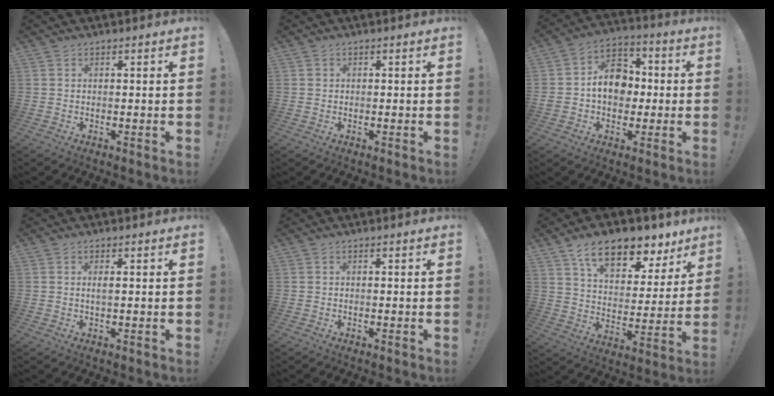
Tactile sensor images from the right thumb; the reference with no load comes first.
{"total": 0.5, "force": [0.3, 0.4, 0.0], "torque": [0.006, -0.001, 0.005]}
{"total": 12.9, "force": [0.0, 10.4, 7.6], "torque": [-0.126, 0.020, 0.008]}
{"total": 1.5, "force": [0.2, 0.3, 1.4], "torque": [-0.029, 0.000, 0.003]}
{"total": 0.0}
{"total": 14.9, "force": [10.1, 7.2, 8.3], "torque": [-0.129, -0.070, 0.176]}